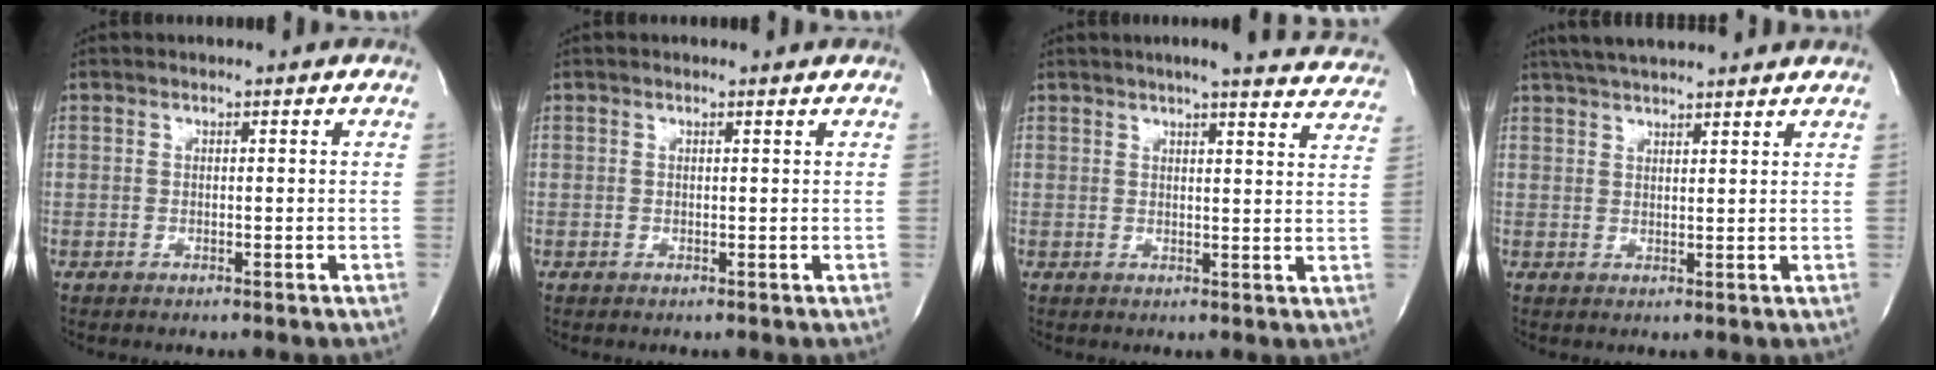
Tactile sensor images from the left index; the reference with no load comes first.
{"total": 0.0}
{"total": 15.5, "force": [14.3, 1.7, 5.9], "torque": [-0.068, -0.024, 0.151]}
{"total": 9.8, "force": [8.8, 1.1, 4.3], "torque": [-0.074, 0.032, 0.124]}